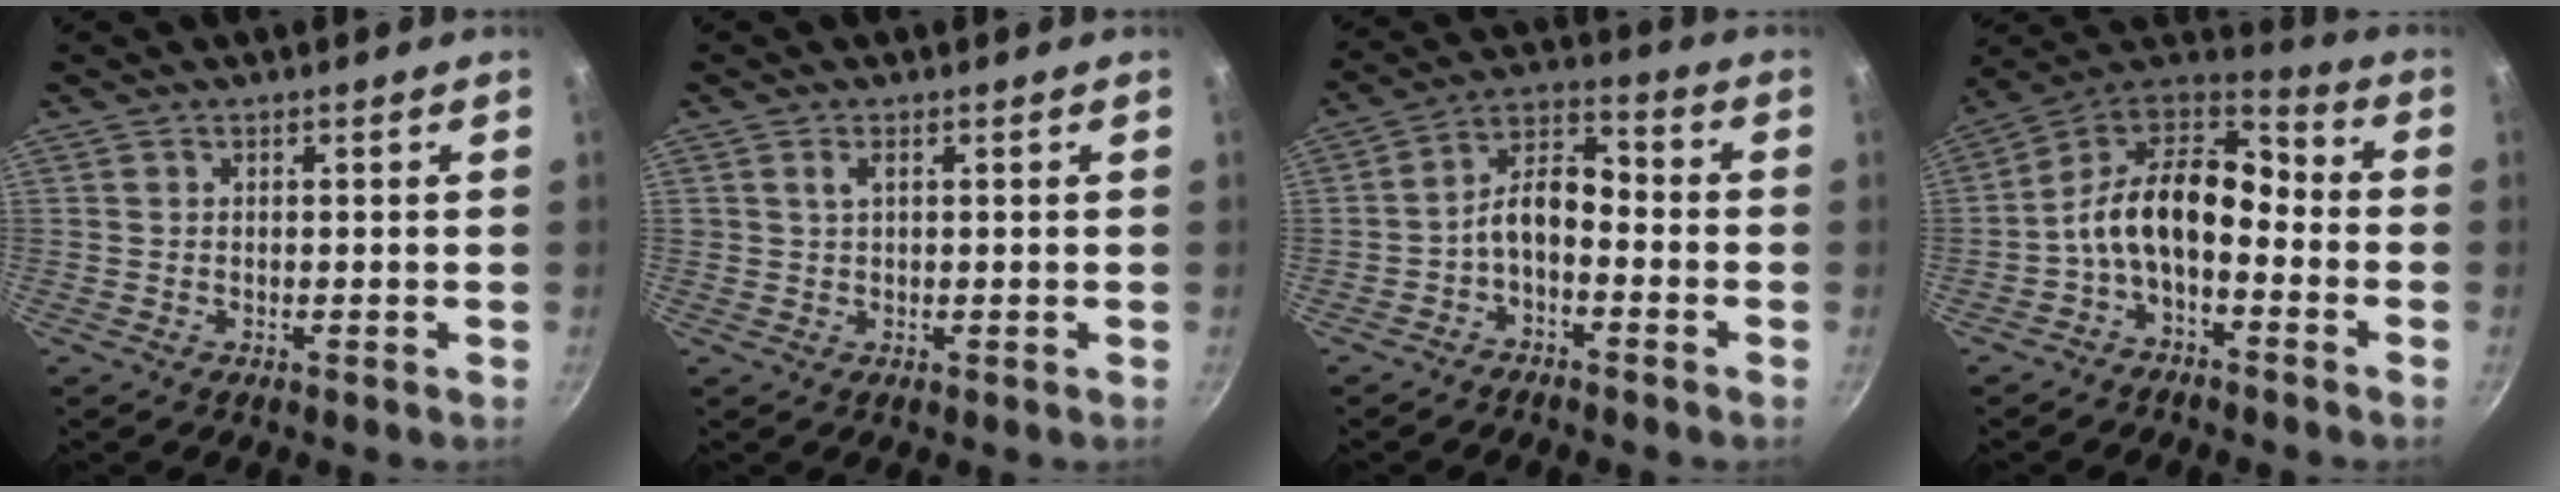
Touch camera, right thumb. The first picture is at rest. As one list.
[{"total": 1.5, "force": [0.6, 0.7, 1.2], "torque": [-0.020, 0.000, 0.012]}, {"total": 7.9, "force": [-3.0, 4.4, 5.9], "torque": [-0.099, 0.057, -0.064]}, {"total": 14.3, "force": [-3.5, 8.6, 10.9], "torque": [-0.182, 0.064, -0.084]}]